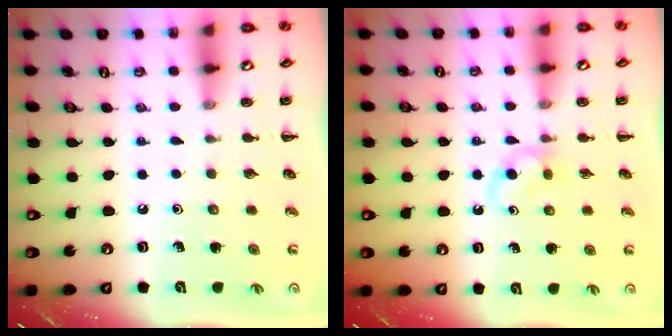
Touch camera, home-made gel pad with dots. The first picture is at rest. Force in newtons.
{"total": 2.7, "press": 2.4, "slide": 1.2}